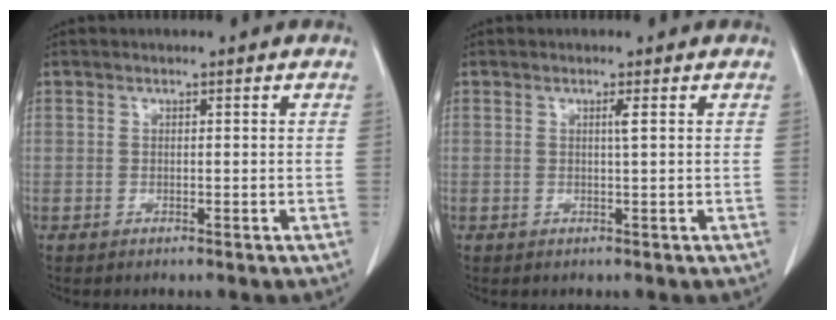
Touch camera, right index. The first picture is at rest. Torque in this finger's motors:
{"motor_torque": [0.02, 0.00, 0.01, 0.01]}